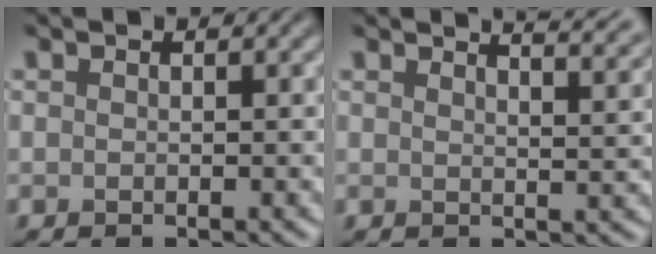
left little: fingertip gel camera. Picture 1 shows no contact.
{"total": 5.7, "force": [4.6, 1.7, 2.9], "torque": [-0.014, 0.035, 0.028]}